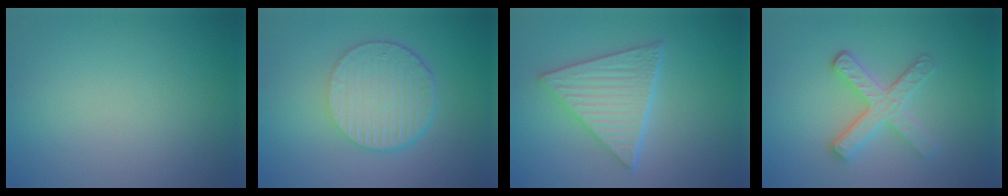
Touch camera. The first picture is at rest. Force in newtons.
{"total": 6.4, "press": 4.3, "slide": 4.7}
{"total": 5.5, "press": 4.5, "slide": 3.2}
{"total": 3.6, "press": 3.1, "slide": 1.8}